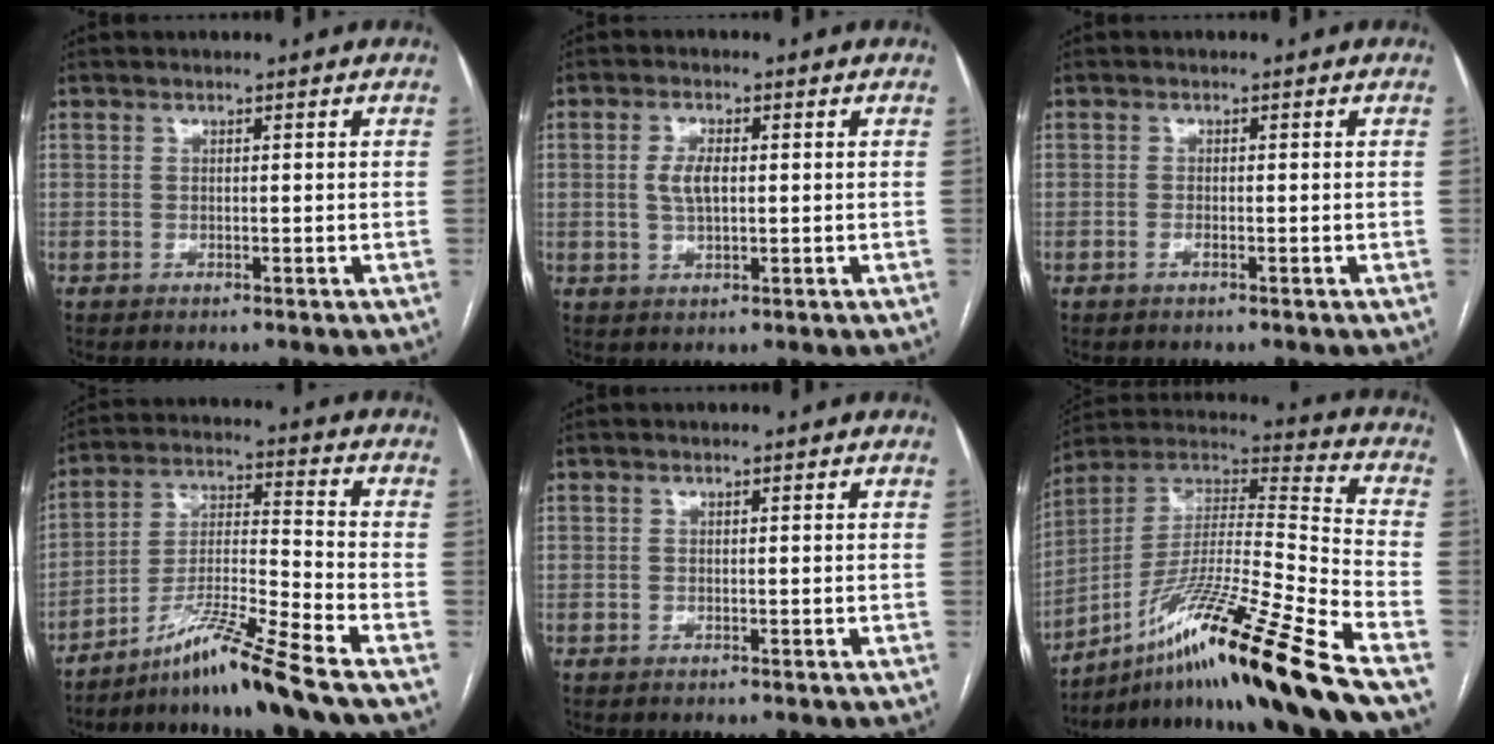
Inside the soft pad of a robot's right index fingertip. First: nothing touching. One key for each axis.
{"total": 3.8, "fx": 0.3, "fy": 1.6, "fz": 3.4, "tx": -0.073, "ty": 0.004, "tz": 0.009}
{"total": 0.8, "fx": -0.5, "fy": 0.1, "fz": 0.6, "tx": -0.014, "ty": 0.000, "tz": -0.008}
{"total": 11.3, "fx": -8.8, "fy": -1.9, "fz": 7.0, "tx": -0.142, "ty": -0.012, "tz": -0.156}
{"total": 0.0}
{"total": 22.8, "fx": -15.0, "fy": -2.0, "fz": 17.0, "tx": -0.296, "ty": -0.010, "tz": -0.267}